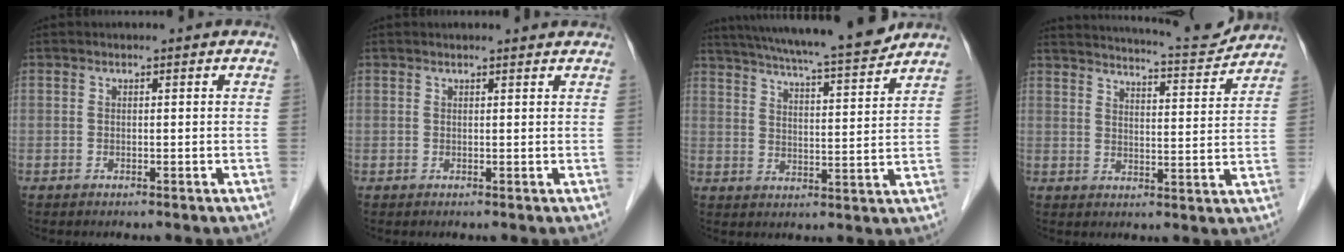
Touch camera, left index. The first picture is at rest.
{"total": 2.6, "force": [2.6, 0.3, 0.4], "torque": [-0.011, 0.008, 0.025]}
{"total": 17.2, "force": [15.3, 0.1, 7.7], "torque": [-0.132, 0.001, 0.224]}
{"total": 13.4, "force": [12.9, 0.6, 3.5], "torque": [-0.056, -0.015, 0.171]}